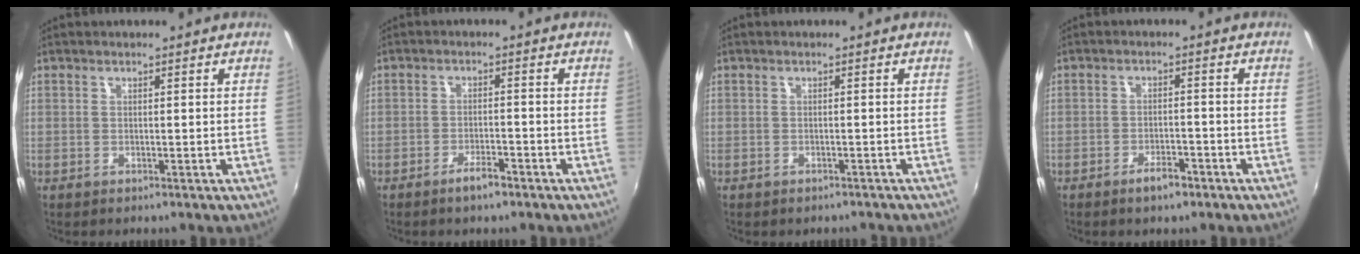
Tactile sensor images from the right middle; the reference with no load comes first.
{"total": 3.3, "force": [-2.5, 0.9, 1.9], "torque": [-0.045, -0.001, -0.044]}
{"total": 2.5, "force": [-2.2, 1.0, 0.8], "torque": [-0.017, -0.012, -0.027]}
{"total": 3.6, "force": [-2.6, 1.4, 2.1], "torque": [-0.045, -0.002, -0.042]}